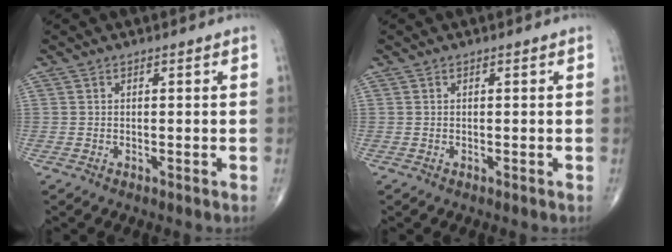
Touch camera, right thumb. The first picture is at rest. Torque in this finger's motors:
{"motor_torque": [0.04, 0.04, 0.00, 0.00, 0.00]}